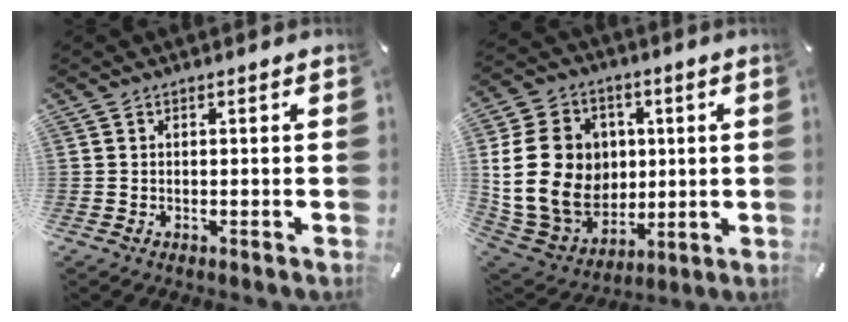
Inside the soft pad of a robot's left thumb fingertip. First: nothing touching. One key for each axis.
{"total": 21.7, "fx": 2.2, "fy": 18.1, "fz": 11.7, "tx": -0.225, "ty": -0.005, "tz": 0.056}